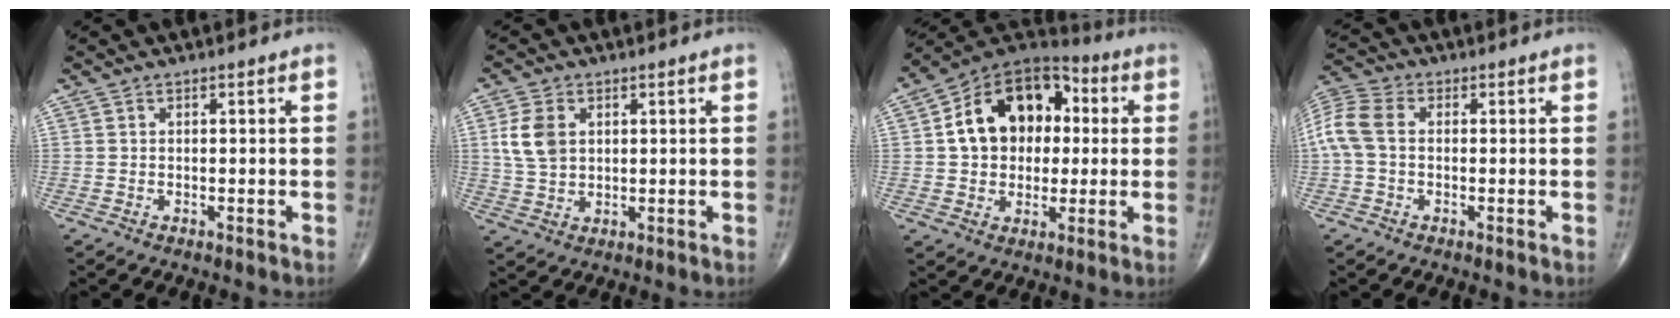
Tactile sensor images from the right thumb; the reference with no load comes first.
{"total": 6.7, "force": [1.7, 4.6, 4.5], "torque": [-0.084, -0.002, 0.037]}
{"total": 17.6, "force": [2.1, 13.0, 11.7], "torque": [-0.146, 0.028, 0.027]}
{"total": 8.1, "force": [0.2, 5.5, 5.9], "torque": [-0.140, 0.024, -0.004]}